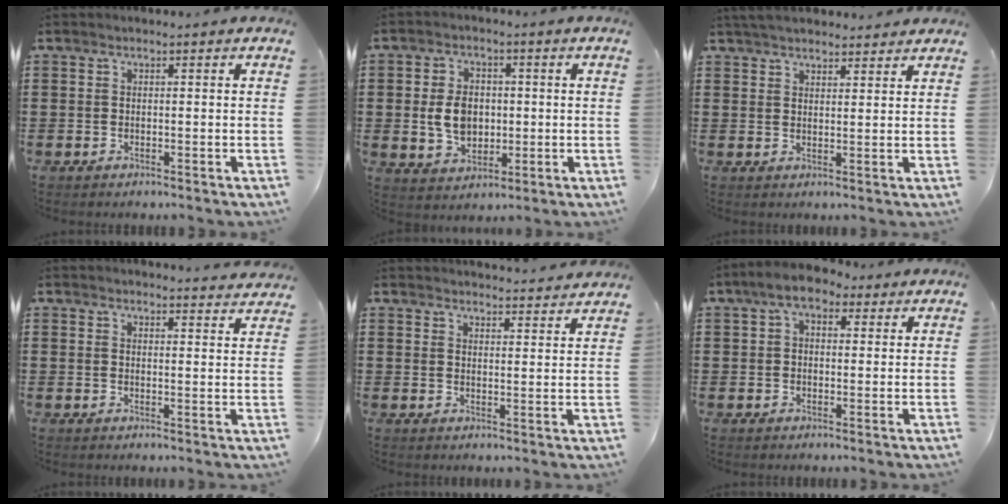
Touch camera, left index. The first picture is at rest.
{"total": 7.0, "force": [-0.1, 4.7, 5.2], "torque": [-0.116, 0.005, -0.008]}
{"total": 3.6, "force": [3.5, 0.4, 0.7], "torque": [-0.022, -0.003, 0.067]}
{"total": 2.6, "force": [2.6, -0.1, 0.0], "torque": [0.000, -0.012, 0.048]}
{"total": 3.3, "force": [3.3, -0.1, -0.2], "torque": [0.001, -0.021, 0.059]}
{"total": 5.4, "force": [3.4, 2.6, 3.3], "torque": [-0.075, 0.008, 0.061]}